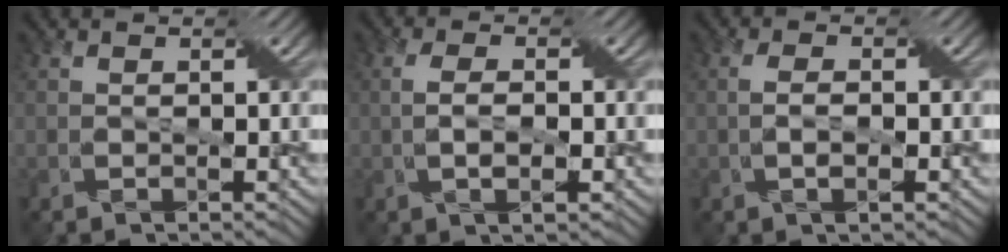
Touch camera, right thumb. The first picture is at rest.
{"total": 2.4, "force": [-0.1, 0.7, 2.3], "torque": [-0.057, 0.000, -0.006]}
{"total": 1.5, "force": [0.0, 0.4, 1.5], "torque": [-0.038, -0.001, -0.003]}